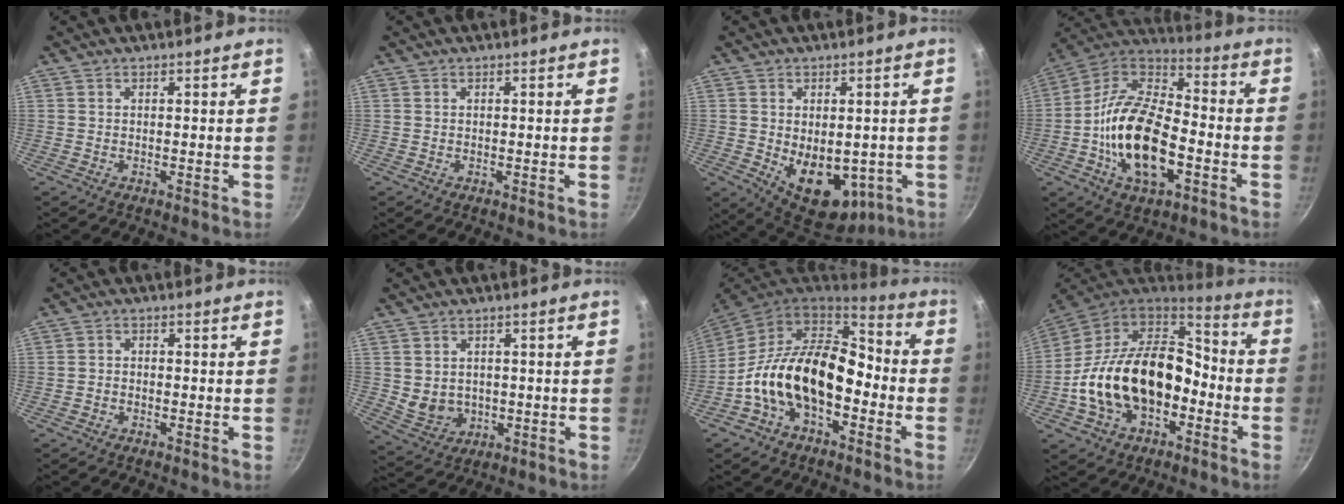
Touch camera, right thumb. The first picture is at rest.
{"total": 0.0}
{"total": 13.6, "force": [-2.4, 8.8, 10.1], "torque": [-0.113, -0.019, -0.010]}
{"total": 21.2, "force": [-5.6, 11.1, 17.2], "torque": [-0.310, 0.036, -0.117]}
{"total": 1.2, "force": [-0.9, 0.7, 0.5], "torque": [-0.013, 0.008, -0.018]}
{"total": 5.8, "force": [0.0, 4.9, 3.1], "torque": [-0.042, -0.006, 0.016]}
{"total": 18.7, "force": [-4.6, 11.3, 14.2], "torque": [-0.215, 0.057, -0.093]}
{"total": 23.5, "force": [-4.8, 15.5, 16.9], "torque": [-0.276, 0.060, -0.082]}